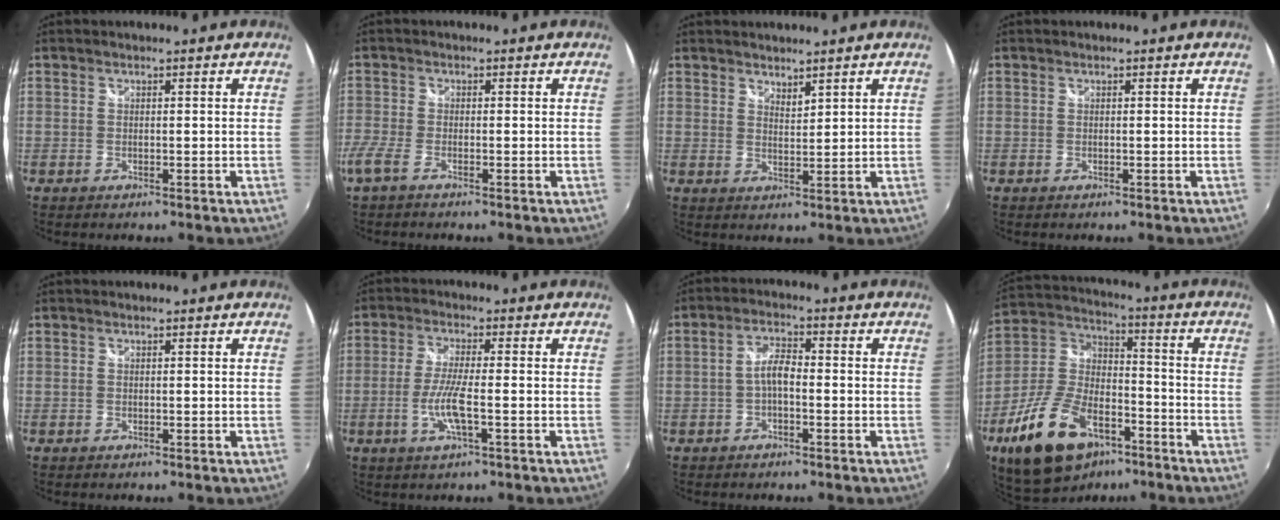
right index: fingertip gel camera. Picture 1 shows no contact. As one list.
[{"total": 3.6, "force": [-2.5, 0.7, 2.5], "torque": [-0.067, -0.008, -0.059]}, {"total": 2.5, "force": [2.4, 0.4, 0.7], "torque": [-0.009, 0.002, 0.041]}, {"total": 0.0}, {"total": 0.0}, {"total": 6.3, "force": [-2.0, 0.6, 6.0], "torque": [-0.125, -0.006, -0.038]}, {"total": 3.6, "force": [-1.1, 1.3, 3.1], "torque": [-0.063, 0.011, -0.023]}, {"total": 20.2, "force": [-11.1, 10.8, 12.9], "torque": [-0.266, 0.000, -0.190]}]